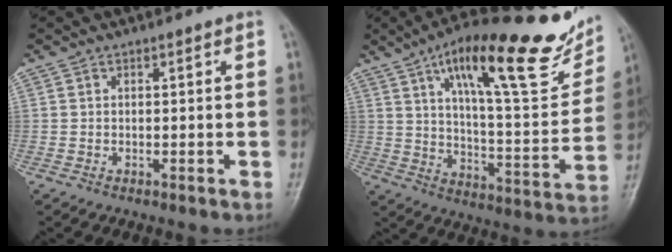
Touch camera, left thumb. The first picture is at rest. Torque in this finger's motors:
{"motor_torque": [0.58, 0.60, 1.58, -1.19, 0.39]}